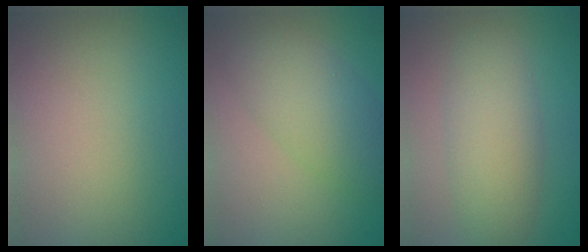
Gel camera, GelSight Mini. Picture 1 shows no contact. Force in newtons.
{"total": 5.3, "press": 5.3, "slide": 0.2}
{"total": 4.5, "press": 4.5, "slide": 0.2}